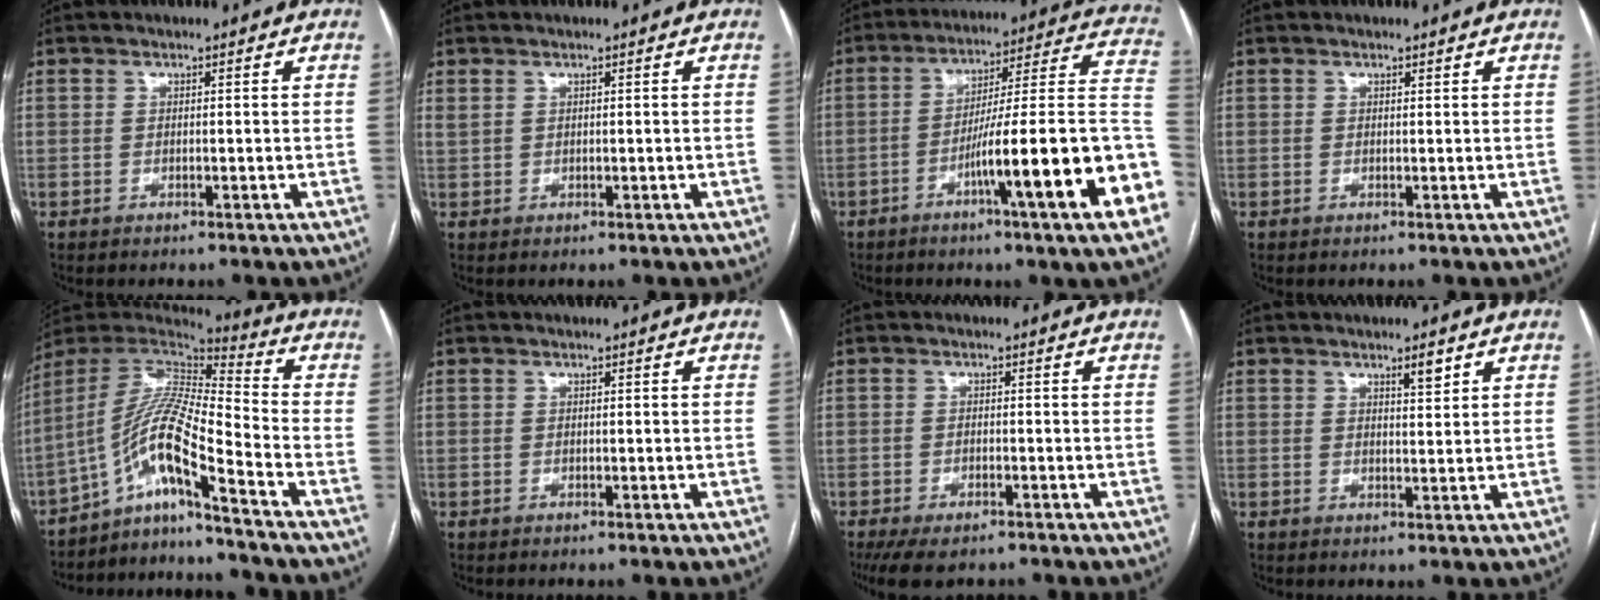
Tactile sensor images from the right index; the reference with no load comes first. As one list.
[{"total": 0.9, "force": [0.5, 0.4, 0.7], "torque": [-0.024, 0.014, 0.022]}, {"total": 21.9, "force": [-8.0, -0.4, 20.3], "torque": [-0.220, 0.007, -0.121]}, {"total": 0.0}, {"total": 12.2, "force": [-7.9, -0.4, 9.3], "torque": [-0.188, 0.014, -0.146]}, {"total": 0.0}, {"total": 6.8, "force": [-5.2, 2.6, 3.6], "torque": [-0.053, -0.007, -0.080]}, {"total": 2.4, "force": [1.6, 0.4, 1.8], "torque": [-0.030, -0.003, 0.026]}]